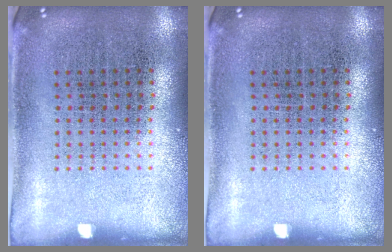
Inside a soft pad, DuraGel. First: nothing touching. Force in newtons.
{"total": 0.0}